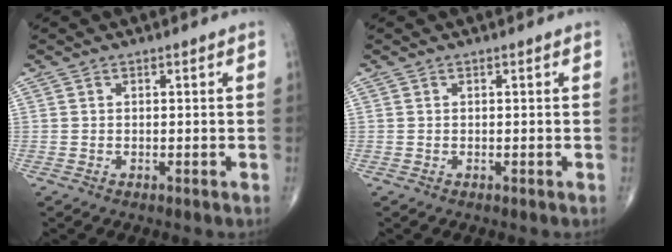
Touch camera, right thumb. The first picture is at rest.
{"total": 0.0}